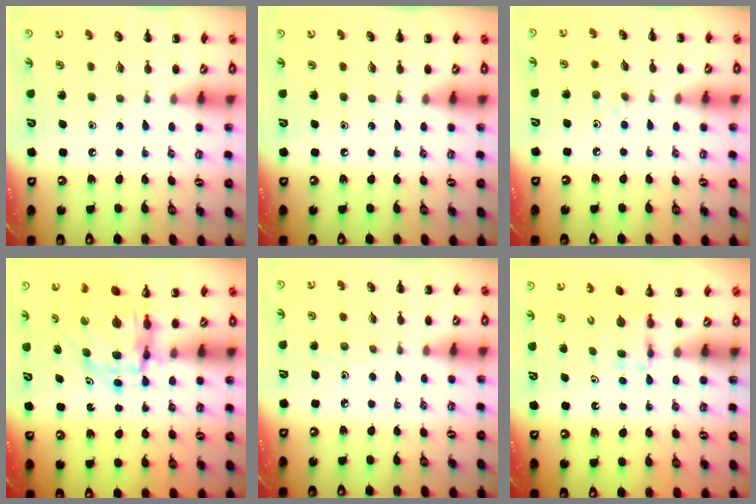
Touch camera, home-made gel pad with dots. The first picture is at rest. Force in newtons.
{"total": 0.0}
{"total": 3.9, "press": 3.6, "slide": 1.4}
{"total": 5.9, "press": 5.9, "slide": 0.7}
{"total": 2.9, "press": 2.7, "slide": 1.2}
{"total": 3.6, "press": 3.3, "slide": 1.3}